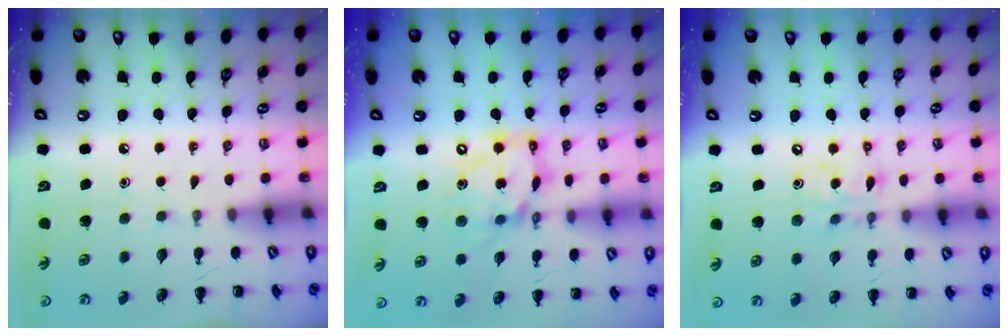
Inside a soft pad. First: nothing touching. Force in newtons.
{"total": 13.4, "press": 13.0, "slide": 3.6}
{"total": 10.8, "press": 10.5, "slide": 2.3}